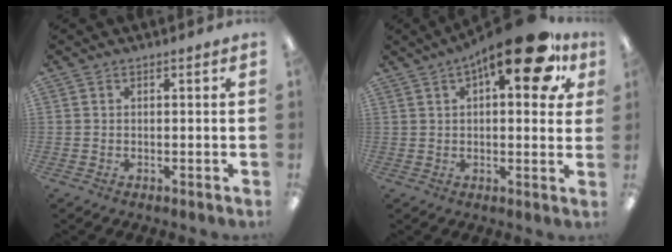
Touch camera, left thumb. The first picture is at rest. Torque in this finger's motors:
{"motor_torque": [-0.09, 1.02, 1.34, -1.43, 0.31]}